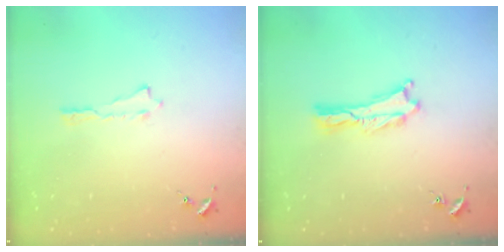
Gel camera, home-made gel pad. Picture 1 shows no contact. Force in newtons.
{"total": 0.0}